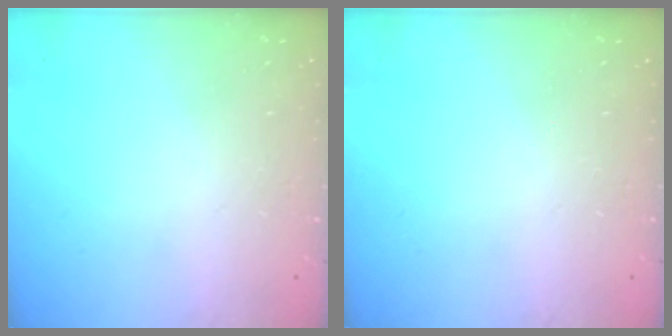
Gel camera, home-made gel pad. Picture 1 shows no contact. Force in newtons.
{"total": 0.0}